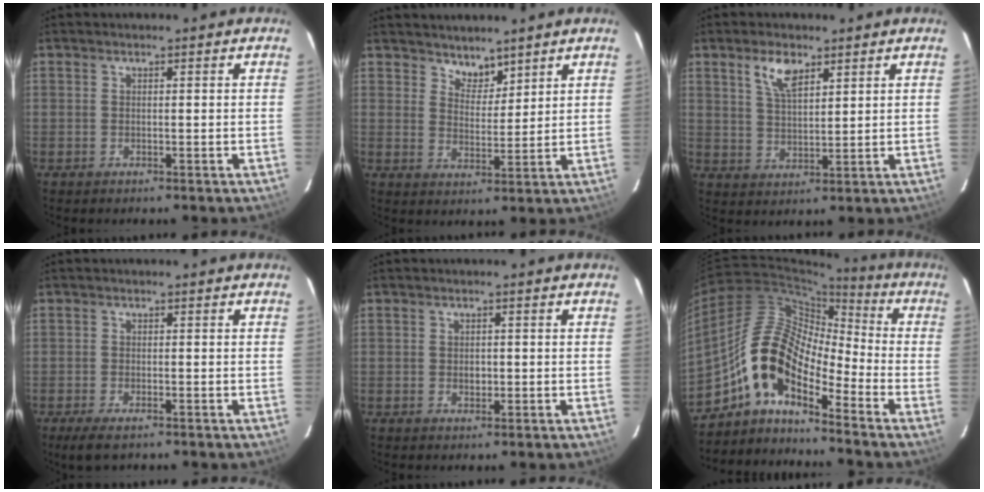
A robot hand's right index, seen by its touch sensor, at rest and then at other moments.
{"total": 4.4, "force": [3.8, 1.9, 1.1], "torque": [-0.011, 0.002, 0.066]}
{"total": 6.1, "force": [3.6, 2.7, 4.1], "torque": [-0.076, 0.006, 0.071]}
{"total": 4.2, "force": [-3.0, 1.3, 2.7], "torque": [-0.063, -0.015, -0.053]}
{"total": 1.5, "force": [-0.2, 1.2, 0.9], "torque": [-0.013, 0.001, -0.003]}
{"total": 12.3, "force": [-7.4, 4.9, 8.5], "torque": [-0.150, 0.022, -0.161]}